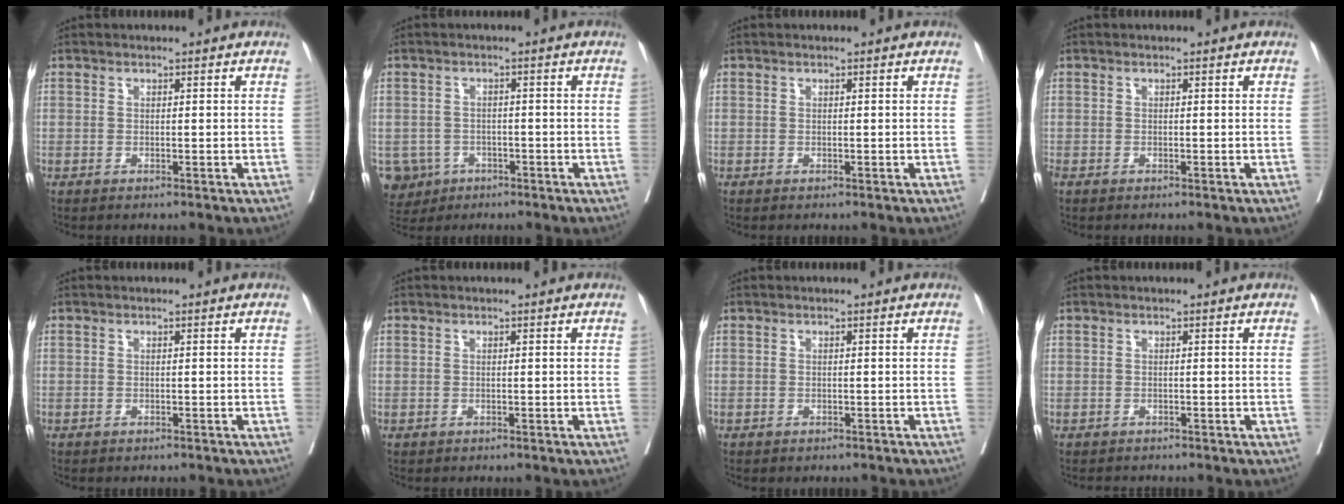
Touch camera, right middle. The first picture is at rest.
{"total": 5.7, "force": [-2.9, 4.8, 0.7], "torque": [-0.018, 0.005, -0.043]}
{"total": 0.0}
{"total": 0.0}
{"total": 0.7, "force": [-0.6, 0.3, 0.0], "torque": [-0.006, 0.002, -0.011]}
{"total": 0.0}
{"total": 0.9, "force": [-0.8, 0.5, 0.1], "torque": [-0.004, 0.002, -0.013]}
{"total": 1.3, "force": [-1.1, 0.6, -0.1], "torque": [-0.007, -0.001, -0.020]}